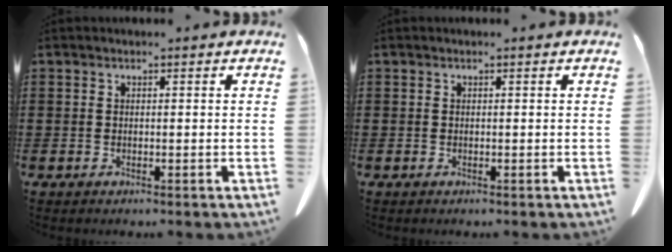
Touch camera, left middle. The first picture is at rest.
{"total": 0.0}